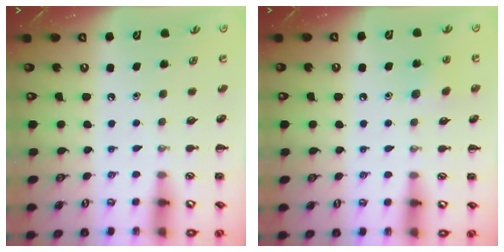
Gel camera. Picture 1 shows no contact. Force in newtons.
{"total": 5.8, "press": 5.6, "slide": 1.5}